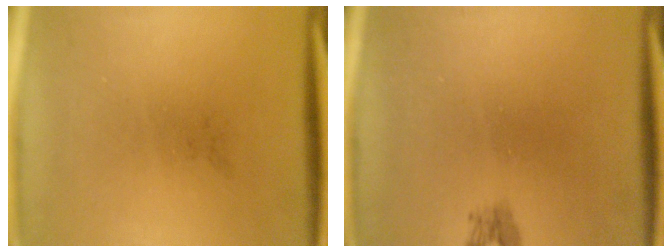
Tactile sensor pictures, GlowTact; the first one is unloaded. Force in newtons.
{"total": 1.1}